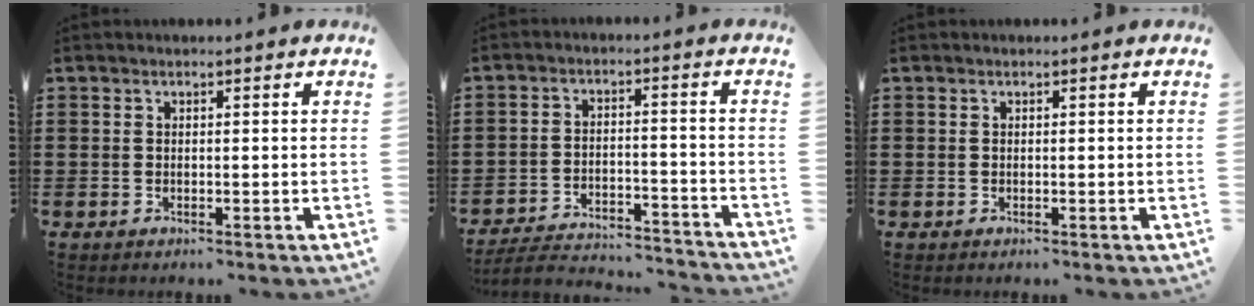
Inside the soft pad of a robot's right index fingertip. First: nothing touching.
{"total": 5.2, "force": [-4.9, 0.6, 1.5], "torque": [-0.037, -0.004, -0.102]}
{"total": 0.0}